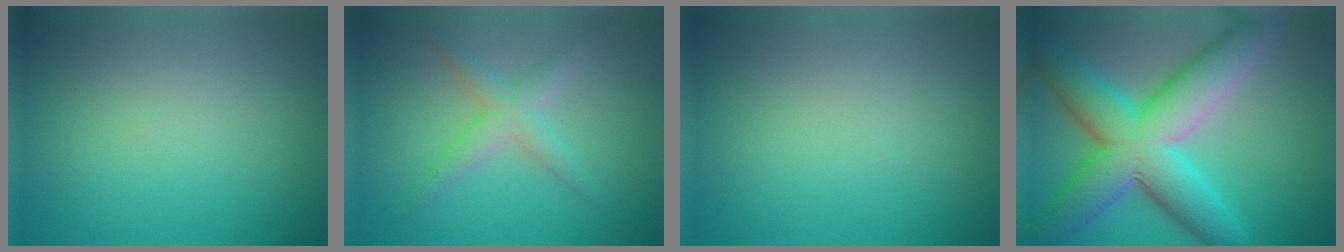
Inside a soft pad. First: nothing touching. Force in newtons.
{"total": 2.7, "press": 2.7, "slide": 0.1}
{"total": 0.0}
{"total": 11.1, "press": 11.1, "slide": 0.5}